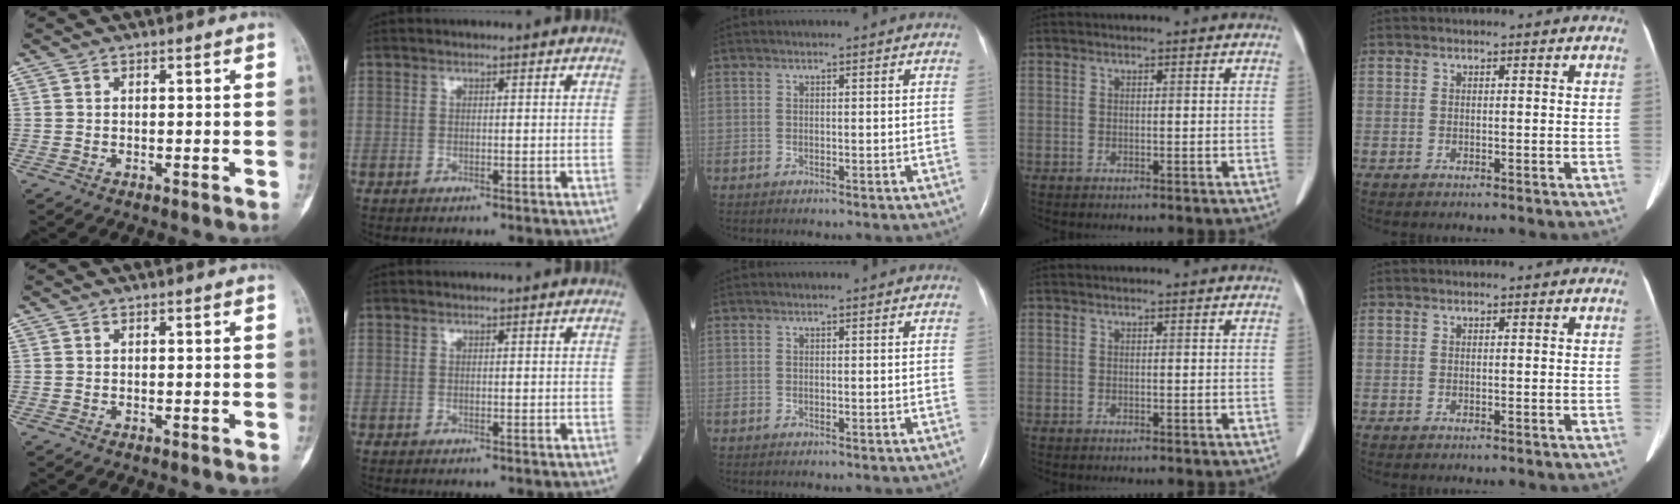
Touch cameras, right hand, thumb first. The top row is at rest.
{}